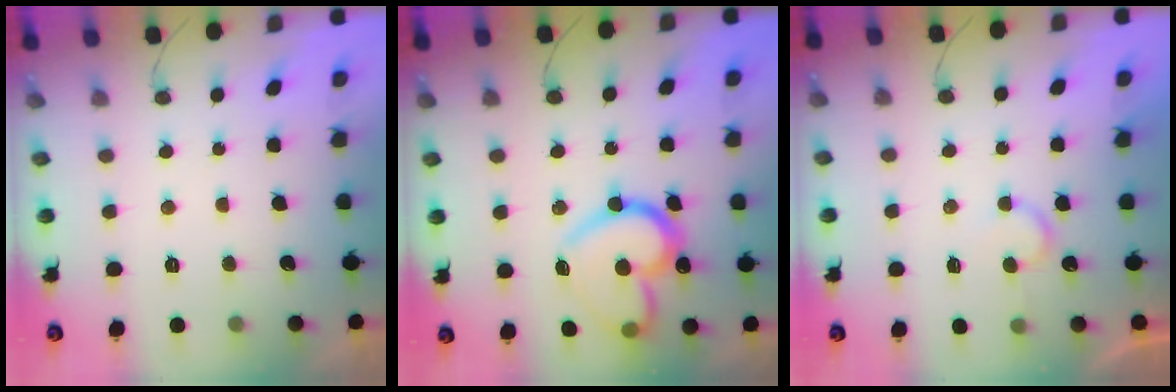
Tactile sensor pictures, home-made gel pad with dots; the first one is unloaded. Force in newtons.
{"total": 18.9, "press": 18.9, "slide": 1.5}
{"total": 5.8, "press": 5.8, "slide": 0.1}